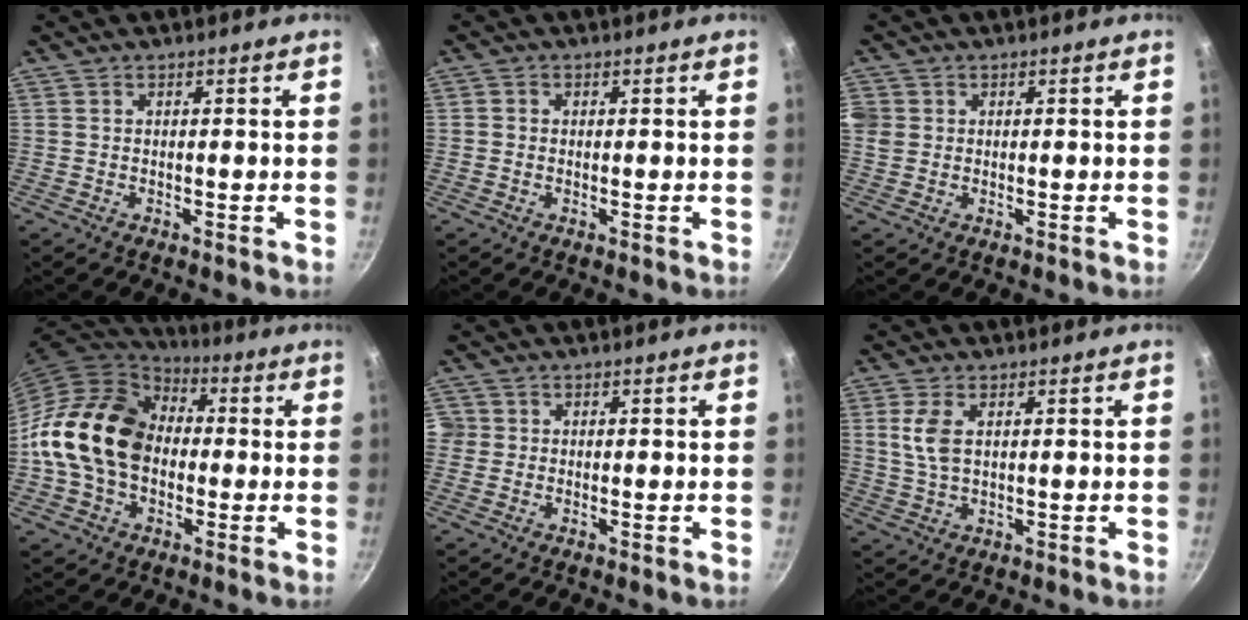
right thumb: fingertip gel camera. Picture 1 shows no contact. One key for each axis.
{"total": 0.8, "fx": -0.1, "fy": 0.8, "fz": 0.3, "tx": -0.005, "ty": 0.003, "tz": -0.002}
{"total": 3.8, "fx": 0.6, "fy": 3.3, "fz": 1.6, "tx": -0.024, "ty": 0.000, "tz": 0.010}
{"total": 19.1, "fx": -0.6, "fy": 14.3, "fz": 12.6, "tx": -0.199, "ty": 0.039, "tz": -0.023}
{"total": 2.0, "fx": 0.0, "fy": 2.0, "fz": 0.3, "tx": 0.010, "ty": 0.006, "tz": -0.004}
{"total": 5.6, "fx": 1.4, "fy": 3.1, "fz": 4.4, "tx": -0.095, "ty": -0.001, "tz": 0.029}